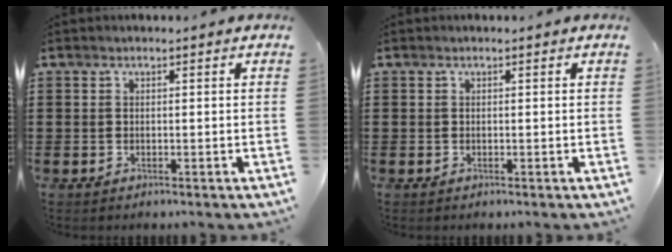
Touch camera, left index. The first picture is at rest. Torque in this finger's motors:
{"motor_torque": [-0.04, 0.00, 0.00, 0.00]}